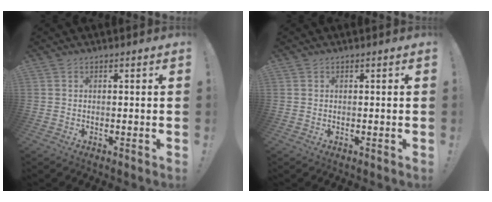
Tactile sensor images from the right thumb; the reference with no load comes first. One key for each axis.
{"total": 0.0}